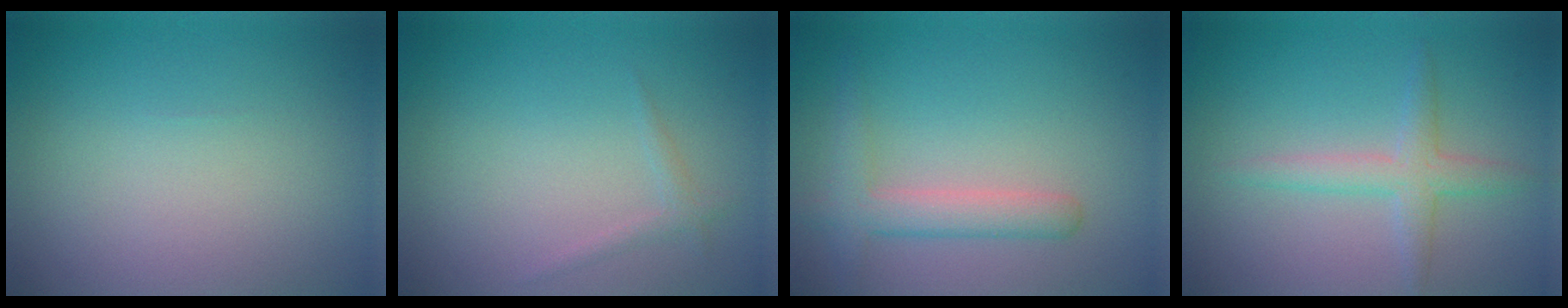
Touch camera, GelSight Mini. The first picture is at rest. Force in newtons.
{"total": 0.9, "press": 0.9, "slide": 0.0}
{"total": 3.0, "press": 3.0, "slide": 0.2}
{"total": 2.6, "press": 2.6, "slide": 0.1}